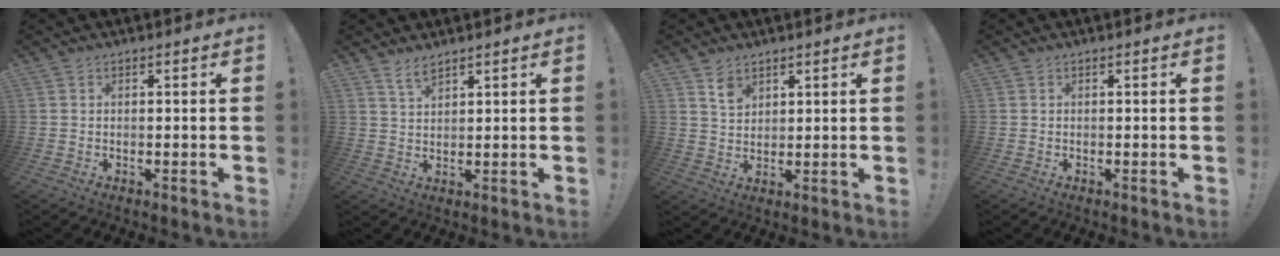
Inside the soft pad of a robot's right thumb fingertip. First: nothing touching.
{"total": 3.5, "force": [2.9, 0.8, 1.8], "torque": [-0.031, -0.018, 0.051]}
{"total": 5.1, "force": [3.5, 3.1, 1.9], "torque": [-0.024, -0.020, 0.063]}
{"total": 0.0}